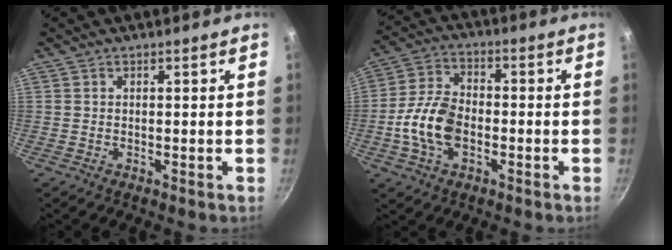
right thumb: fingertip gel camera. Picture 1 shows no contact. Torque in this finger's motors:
{"motor_torque": [1.68, 2.17, 1.34, -0.79, 0.13]}